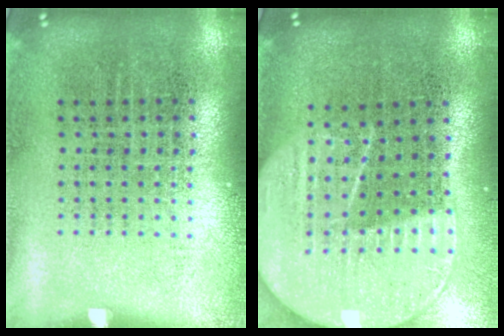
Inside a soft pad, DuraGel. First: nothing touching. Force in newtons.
{"total": 2.2, "press": 1.9, "slide": 1.0}